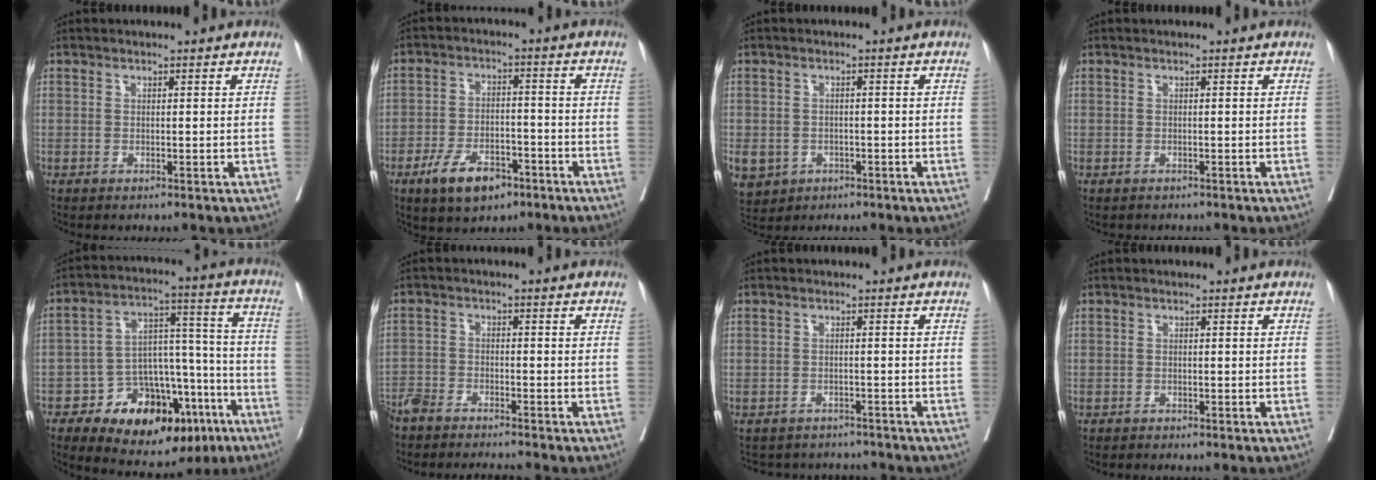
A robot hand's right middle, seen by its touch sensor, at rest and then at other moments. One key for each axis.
{"total": 8.2, "fx": -4.9, "fy": 3.9, "fz": 5.2, "tx": -0.096, "ty": 0.000, "tz": -0.083}
{"total": 13.1, "fx": -5.2, "fy": 10.8, "fz": 5.1, "tx": -0.158, "ty": -0.004, "tz": -0.067}
{"total": 1.1, "fx": -0.9, "fy": 0.5, "fz": 0.2, "tx": -0.011, "ty": 0.000, "tz": -0.015}
{"total": 20.2, "fx": -11.1, "fy": 10.2, "fz": 13.4, "tx": -0.164, "ty": 0.056, "tz": -0.158}
{"total": 8.4, "fx": -7.8, "fy": 0.5, "fz": 2.9, "tx": -0.040, "ty": -0.009, "tz": -0.130}
{"total": 6.5, "fx": -6.0, "fy": 2.4, "fz": -0.1, "tx": 0.006, "ty": 0.012, "tz": -0.076}
{"total": 0.9, "fx": -0.9, "fy": 0.0, "fz": 0.0, "tx": -0.002, "ty": -0.002, "tz": -0.018}